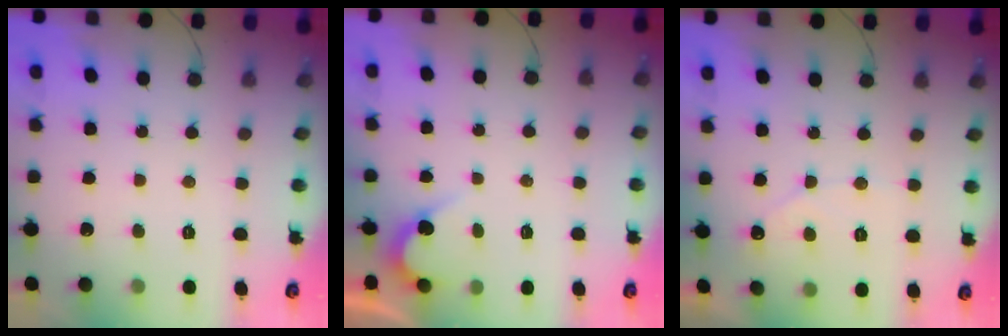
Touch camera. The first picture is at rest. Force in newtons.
{"total": 2.7, "press": 2.7, "slide": 0.2}
{"total": 3.8, "press": 3.8, "slide": 0.1}